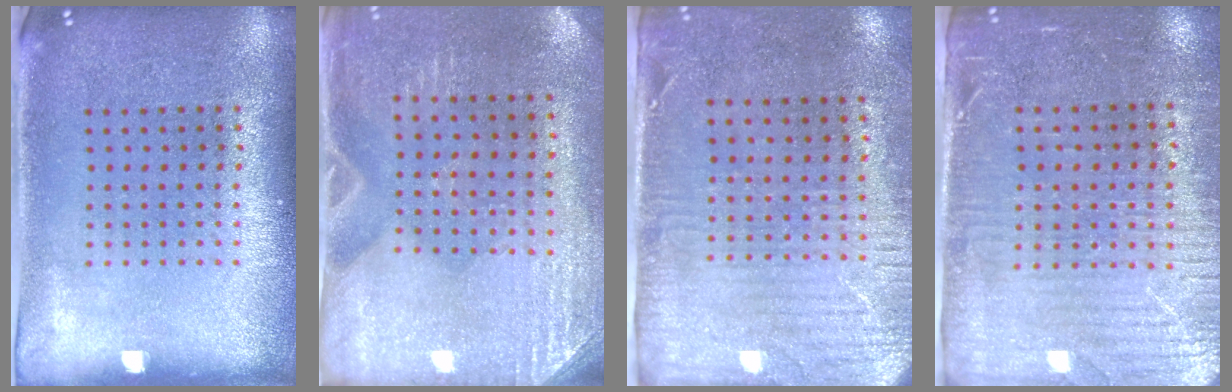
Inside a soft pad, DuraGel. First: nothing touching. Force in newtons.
{"total": 2.8, "press": 2.6, "slide": 1.2}
{"total": 3.0, "press": 2.4, "slide": 1.7}
{"total": 3.6, "press": 3.2, "slide": 1.7}